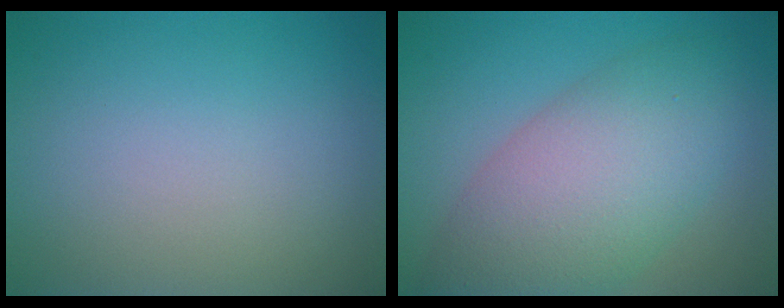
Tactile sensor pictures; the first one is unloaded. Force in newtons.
{"total": 8.5, "press": 8.5, "slide": 0.0}